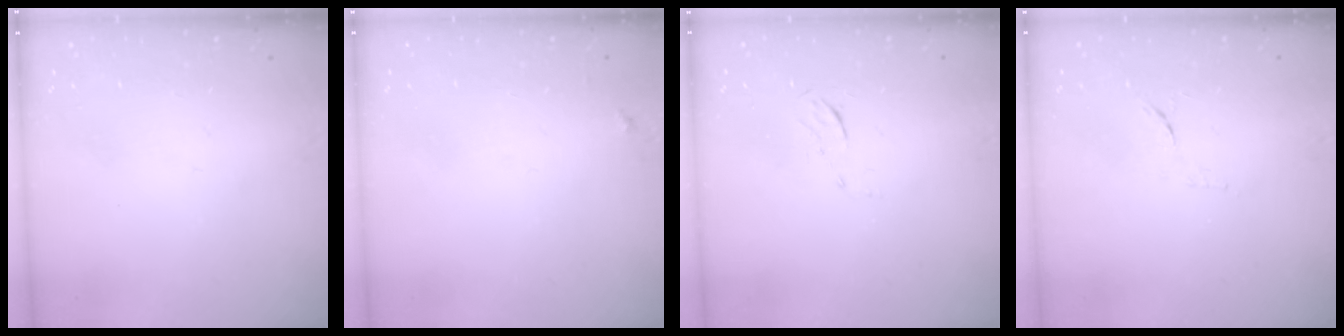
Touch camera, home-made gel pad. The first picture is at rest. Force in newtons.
{"total": 4.7, "press": 4.6, "slide": 0.5}
{"total": 4.0, "press": 3.7, "slide": 1.4}
{"total": 8.0, "press": 7.9, "slide": 0.9}